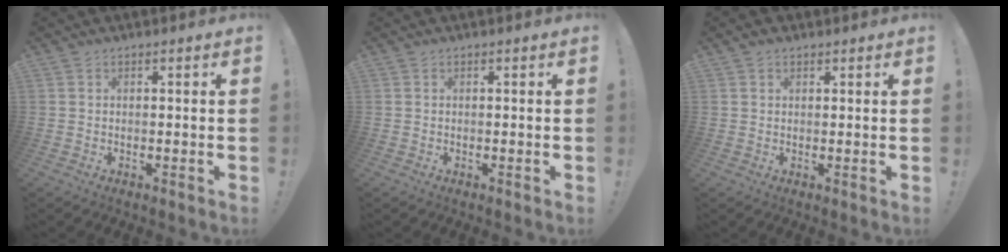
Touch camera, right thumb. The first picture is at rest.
{"total": 0.0}
{"total": 1.3, "force": [1.0, 0.8, 0.4], "torque": [0.000, -0.003, 0.018]}